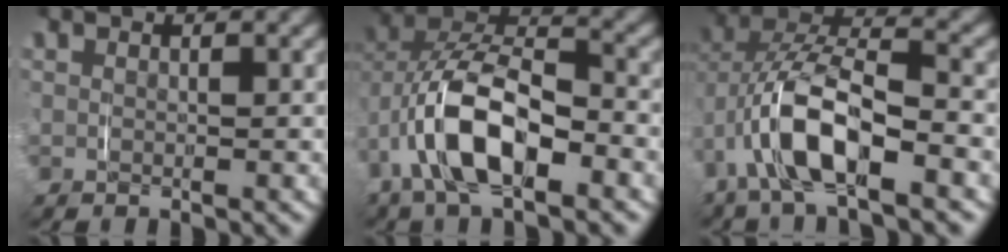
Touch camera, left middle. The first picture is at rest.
{"total": 7.6, "force": [-1.9, 4.7, 5.6], "torque": [-0.120, -0.003, -0.047]}
{"total": 5.7, "force": [-1.9, 2.7, 4.7], "torque": [-0.107, 0.002, -0.044]}